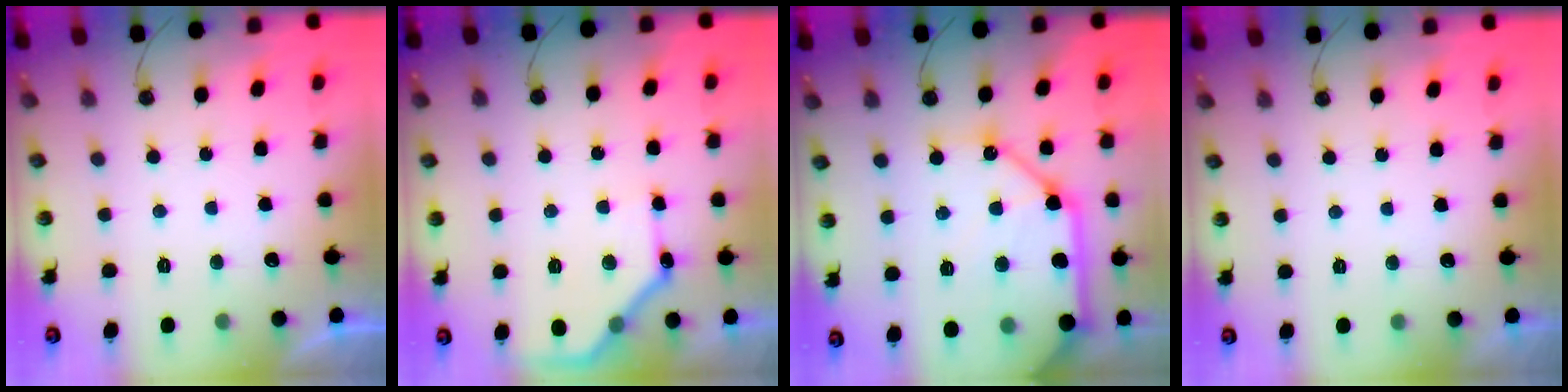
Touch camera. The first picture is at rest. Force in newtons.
{"total": 12.8, "press": 12.8, "slide": 0.2}
{"total": 23.9, "press": 23.6, "slide": 3.8}
{"total": 0.0}